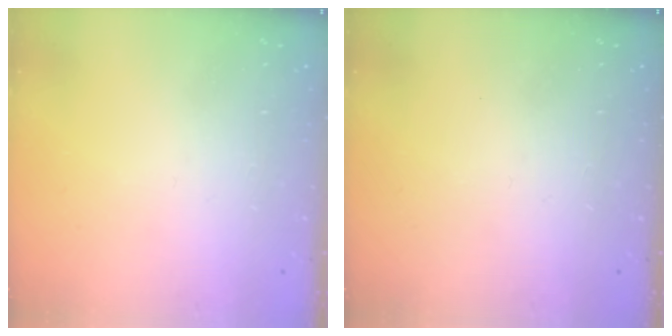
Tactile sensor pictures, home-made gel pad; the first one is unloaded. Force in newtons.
{"total": 0.0}